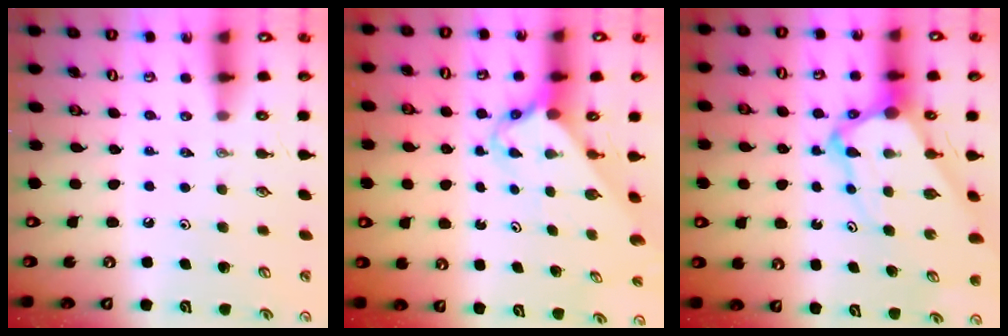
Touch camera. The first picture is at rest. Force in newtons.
{"total": 2.7, "press": 2.7, "slide": 0.2}
{"total": 8.1, "press": 8.1, "slide": 0.7}